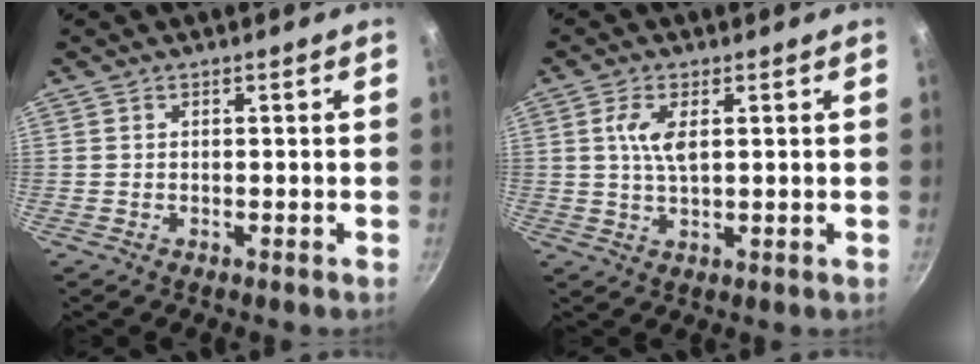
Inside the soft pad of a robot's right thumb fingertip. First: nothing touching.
{"total": 5.1, "force": [1.3, 2.0, 4.5], "torque": [-0.089, 0.000, 0.024]}